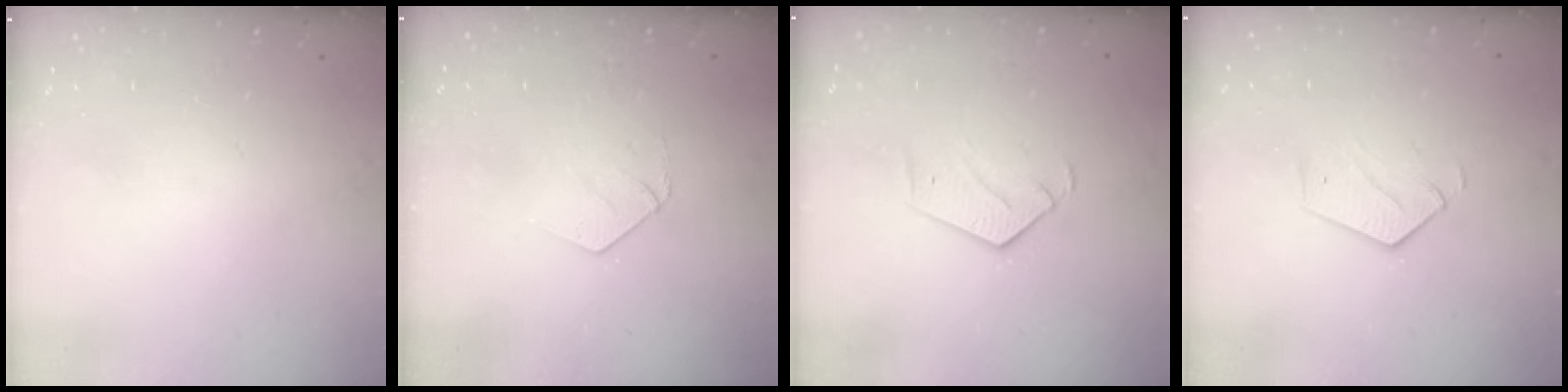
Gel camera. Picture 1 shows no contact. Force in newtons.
{"total": 4.0, "press": 4.0, "slide": 0.3}
{"total": 4.0, "press": 4.0, "slide": 0.2}
{"total": 3.6, "press": 3.6, "slide": 0.3}